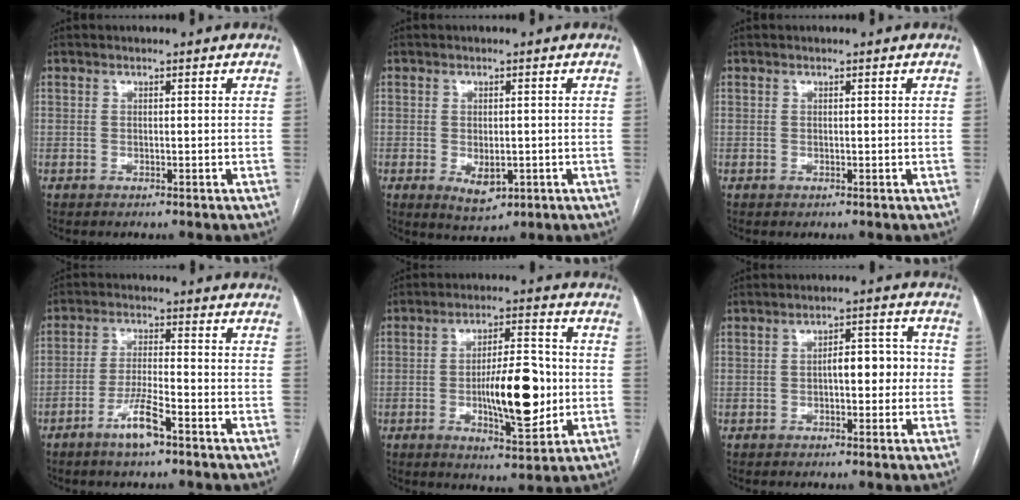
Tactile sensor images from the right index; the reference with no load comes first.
{"total": 4.4, "force": [-1.2, 2.4, 3.5], "torque": [-0.052, -0.007, -0.005]}
{"total": 0.0}
{"total": 6.1, "force": [-3.8, 0.6, 4.7], "torque": [-0.093, -0.004, -0.072]}
{"total": 12.6, "force": [-1.7, 3.6, 12.0], "torque": [-0.192, 0.005, -0.023]}
{"total": 5.7, "force": [-0.5, 2.4, 5.1], "torque": [-0.067, 0.029, -0.008]}